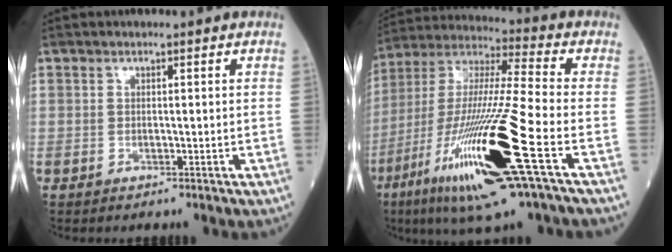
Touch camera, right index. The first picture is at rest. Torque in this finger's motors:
{"motor_torque": [2.14, 0.00, 1.06, 0.21]}